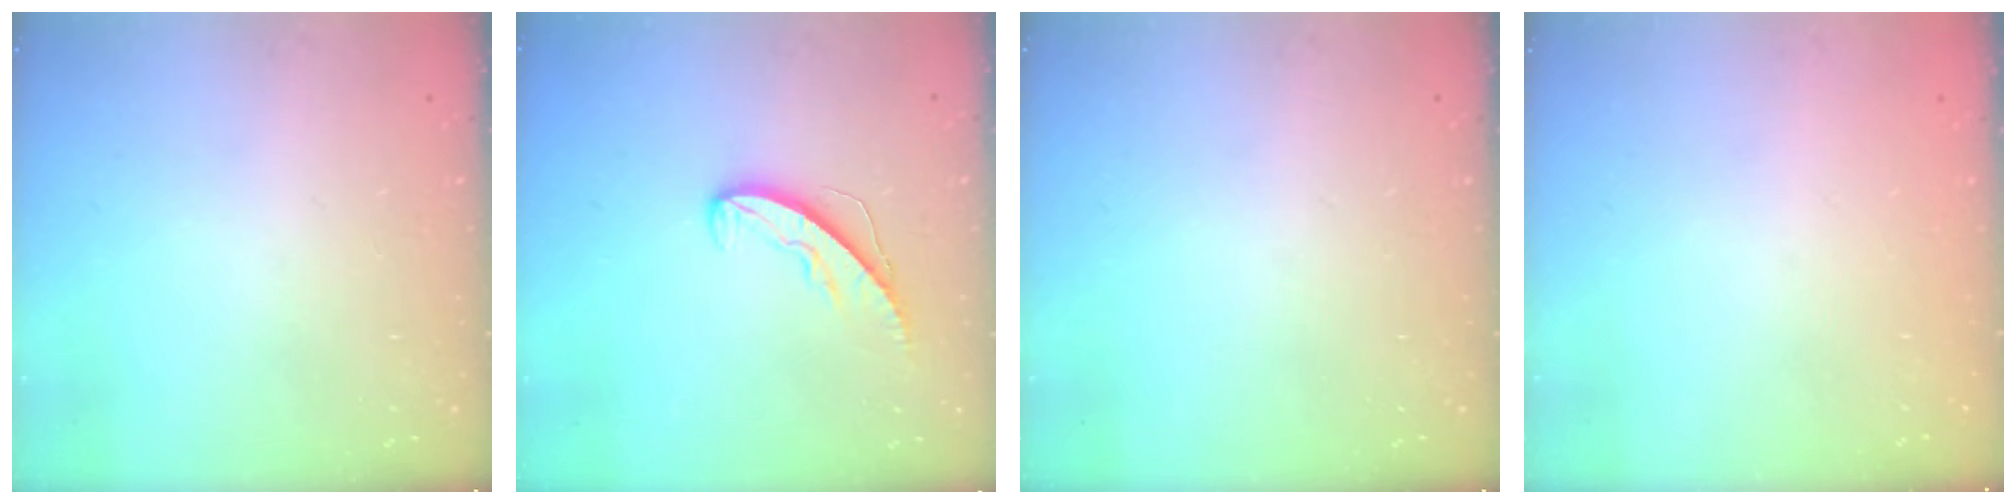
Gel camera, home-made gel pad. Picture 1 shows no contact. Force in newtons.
{"total": 7.0, "press": 7.0, "slide": 0.6}
{"total": 0.0}
{"total": 0.0}